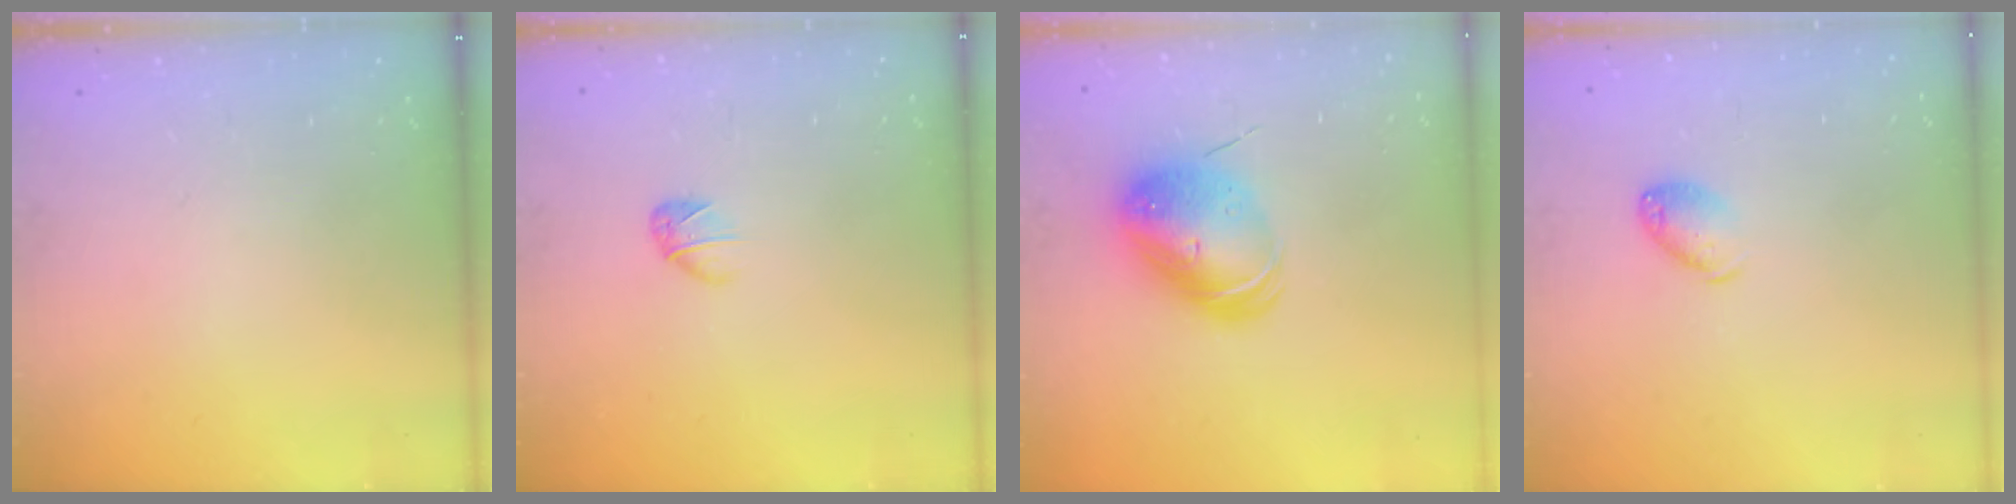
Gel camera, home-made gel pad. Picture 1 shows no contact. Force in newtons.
{"total": 3.3, "press": 3.2, "slide": 0.8}
{"total": 10.7, "press": 10.4, "slide": 2.1}
{"total": 7.3, "press": 7.3, "slide": 0.8}